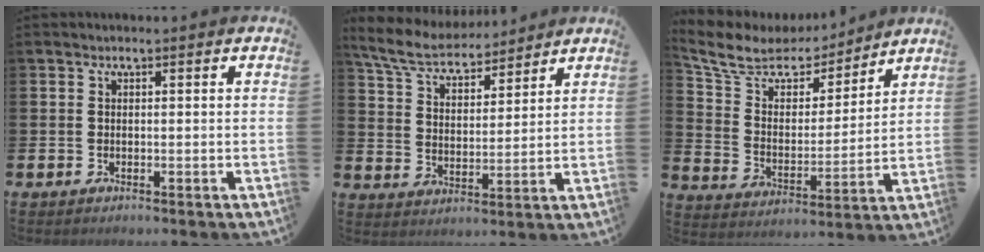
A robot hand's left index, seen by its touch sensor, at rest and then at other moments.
{"total": 7.3, "force": [6.8, 1.8, 2.0], "torque": [-0.073, -0.034, 0.123]}
{"total": 8.4, "force": [7.4, 3.7, 1.9], "torque": [-0.089, -0.045, 0.132]}